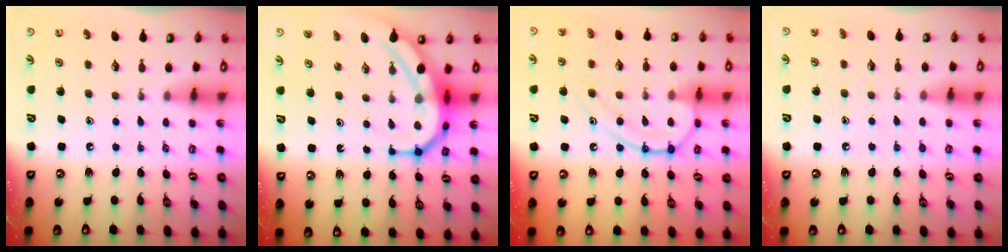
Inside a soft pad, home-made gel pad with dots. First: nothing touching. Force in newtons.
{"total": 10.3, "press": 10.2, "slide": 1.2}
{"total": 13.2, "press": 13.1, "slide": 1.4}
{"total": 4.5, "press": 4.5, "slide": 0.5}